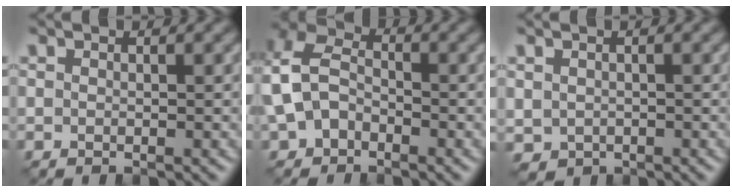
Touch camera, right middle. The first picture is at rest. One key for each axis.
{"total": 6.2, "fx": -0.9, "fy": 4.5, "fz": 4.3, "tx": -0.106, "ty": 0.012, "tz": -0.031}
{"total": 1.6, "fx": -0.3, "fy": 1.3, "fz": 0.8, "tx": -0.023, "ty": -0.003, "tz": -0.003}